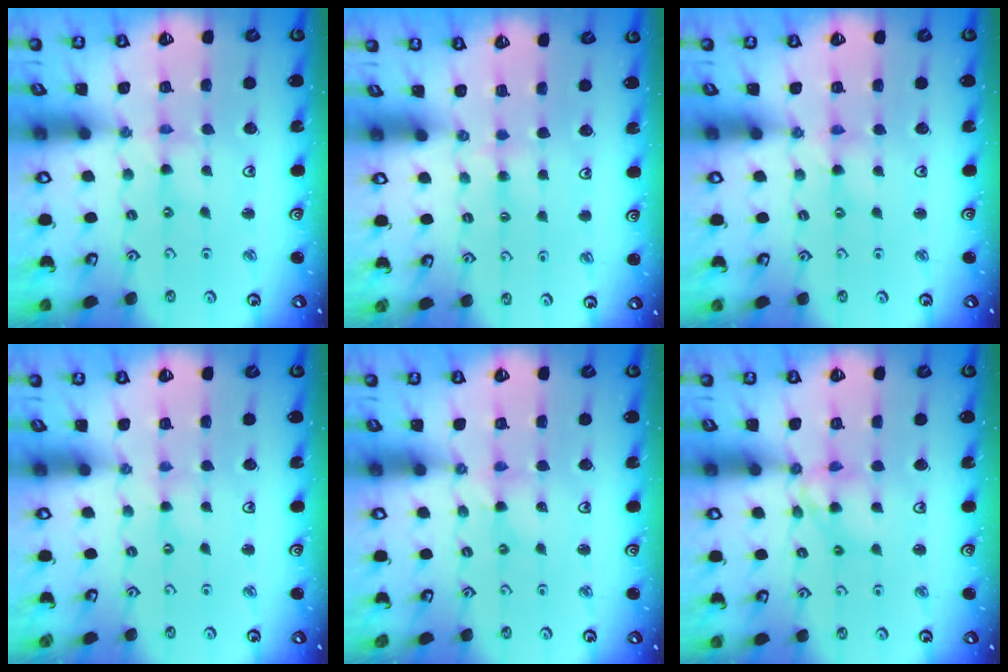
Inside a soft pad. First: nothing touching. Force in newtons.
{"total": 2.3, "press": 2.3, "slide": 0.4}
{"total": 1.4, "press": 1.4, "slide": 0.2}
{"total": 0.0}
{"total": 2.6, "press": 2.6, "slide": 0.3}
{"total": 8.9, "press": 8.8, "slide": 0.7}